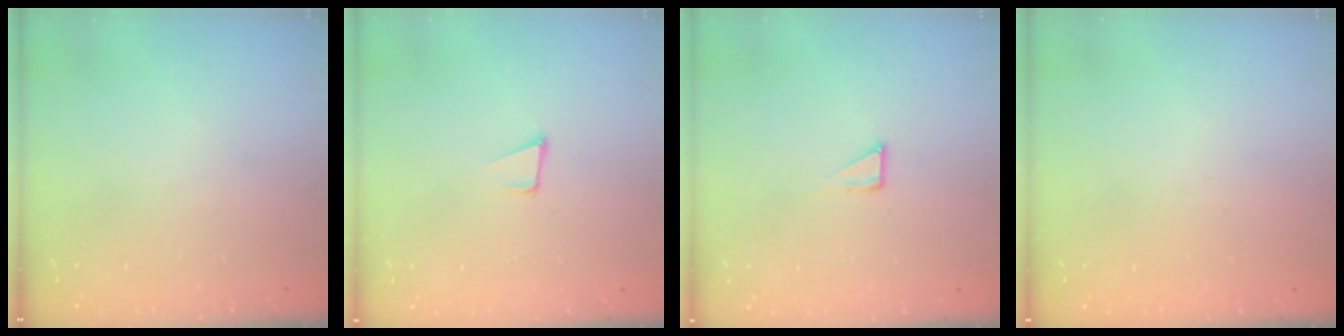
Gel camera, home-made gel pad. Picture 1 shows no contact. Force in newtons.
{"total": 4.8, "press": 3.9, "slide": 2.7}
{"total": 2.6, "press": 2.6, "slide": 0.1}
{"total": 1.6, "press": 1.6, "slide": 0.1}